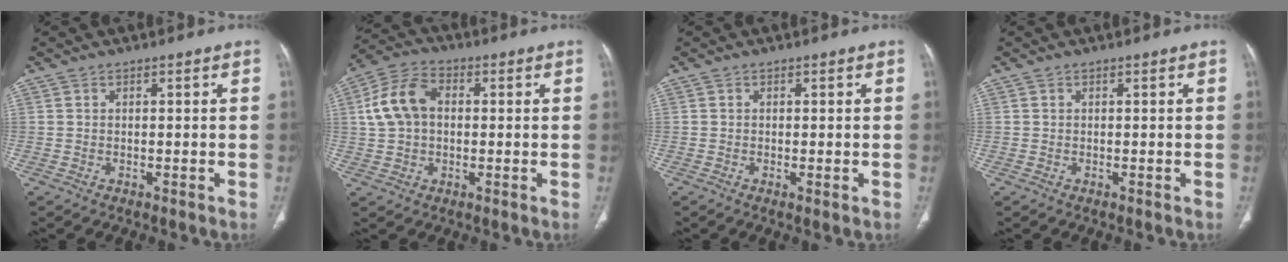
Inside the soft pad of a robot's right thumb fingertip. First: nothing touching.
{"total": 10.1, "force": [1.2, 7.1, 7.0], "torque": [-0.136, 0.027, 0.019]}
{"total": 0.8, "force": [-0.1, 0.0, 0.7], "torque": [-0.019, -0.006, -0.003]}
{"total": 0.0}